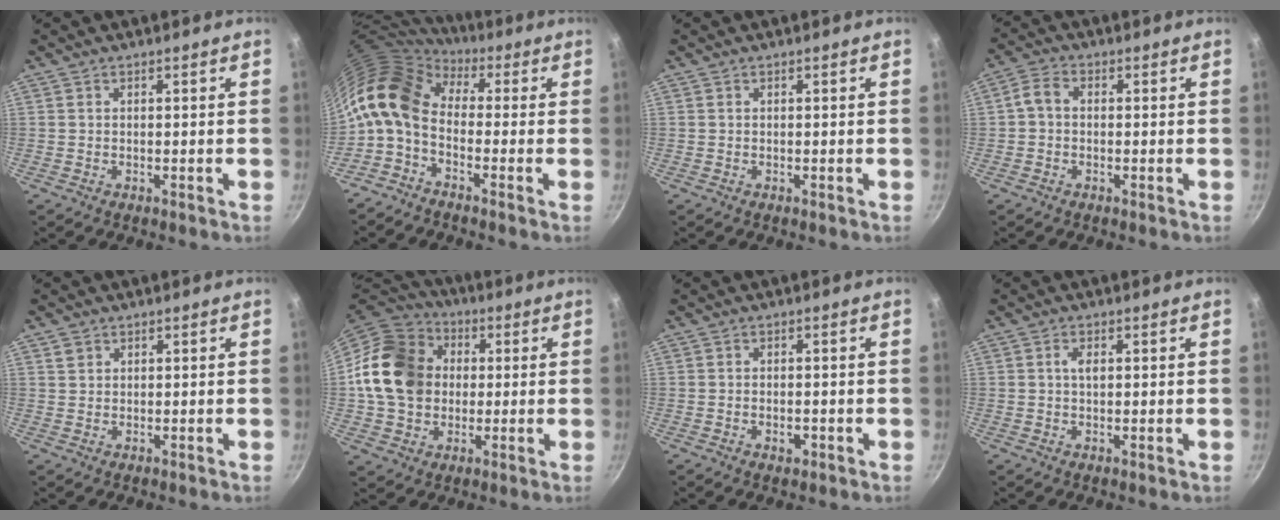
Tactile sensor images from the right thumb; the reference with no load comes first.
{"total": 12.2, "force": [1.2, 8.1, 9.0], "torque": [-0.159, 0.021, 0.000]}
{"total": 0.0}
{"total": 3.5, "force": [-0.3, 2.7, 2.2], "torque": [-0.048, 0.016, -0.015]}
{"total": 1.7, "force": [0.9, 1.4, 0.5], "torque": [-0.003, 0.004, 0.015]}
{"total": 18.5, "force": [1.8, 15.1, 10.5], "torque": [-0.172, 0.030, 0.026]}
{"total": 2.2, "force": [-0.8, 1.3, 1.5], "torque": [-0.023, 0.003, -0.013]}
{"total": 2.3, "force": [0.4, 1.1, 2.0], "torque": [-0.034, 0.001, 0.005]}